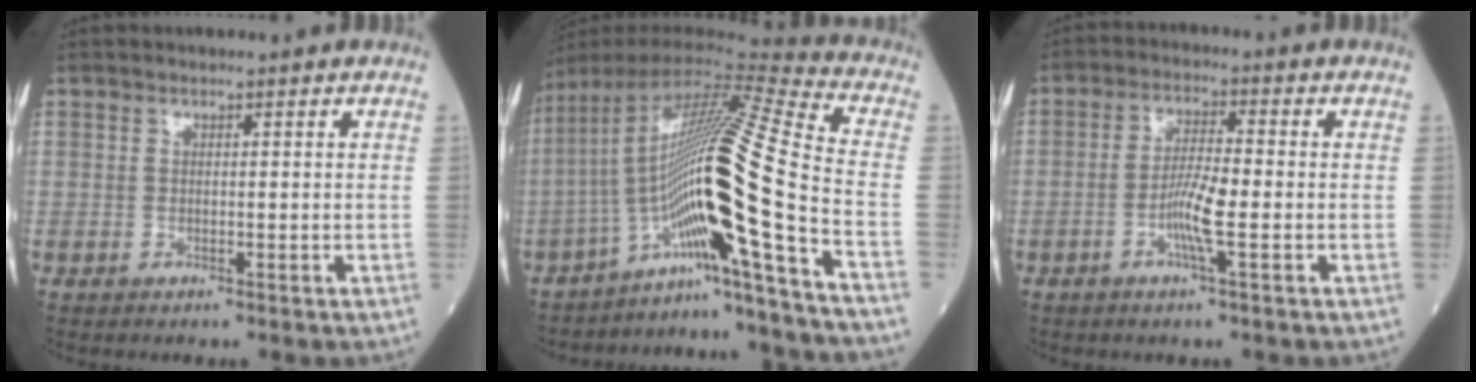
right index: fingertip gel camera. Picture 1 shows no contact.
{"total": 20.4, "force": [-8.3, -2.6, 18.4], "torque": [-0.341, 0.013, -0.147]}
{"total": 5.5, "force": [-1.7, 0.3, 5.2], "torque": [-0.108, -0.002, -0.034]}